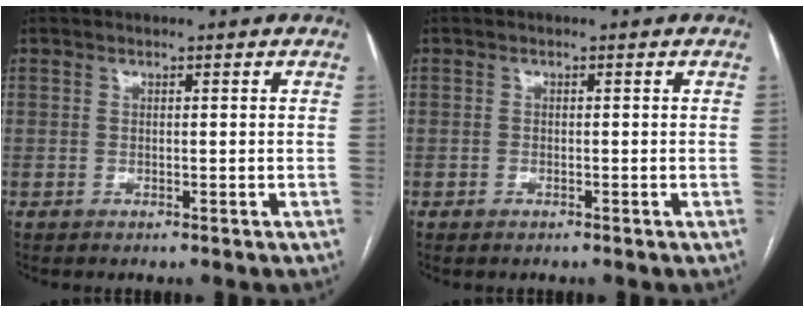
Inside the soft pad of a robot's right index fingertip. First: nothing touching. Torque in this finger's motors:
{"motor_torque": [0.02, -0.02, 0.07, 0.00]}